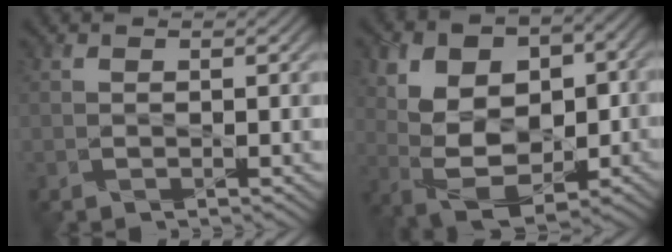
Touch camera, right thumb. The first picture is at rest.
{"total": 10.4, "force": [1.3, 6.5, 8.0], "torque": [-0.159, 0.012, 0.027]}